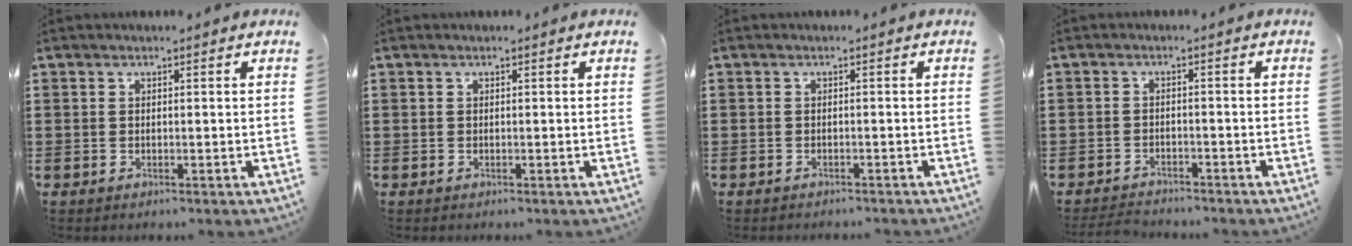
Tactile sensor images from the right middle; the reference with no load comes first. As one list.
[{"total": 0.0}, {"total": 0.7, "force": [-0.7, 0.0, 0.0], "torque": [-0.002, 0.000, -0.015]}, {"total": 2.7, "force": [-2.6, 0.6, 0.0], "torque": [-0.007, -0.001, -0.057]}]